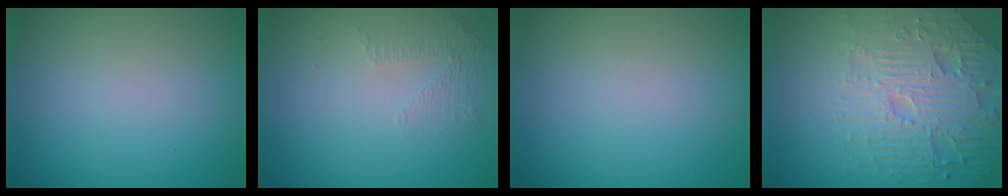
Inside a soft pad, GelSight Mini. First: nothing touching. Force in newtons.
{"total": 1.4, "press": 0.8, "slide": 1.1}
{"total": 0.0}
{"total": 7.2, "press": 5.4, "slide": 4.7}